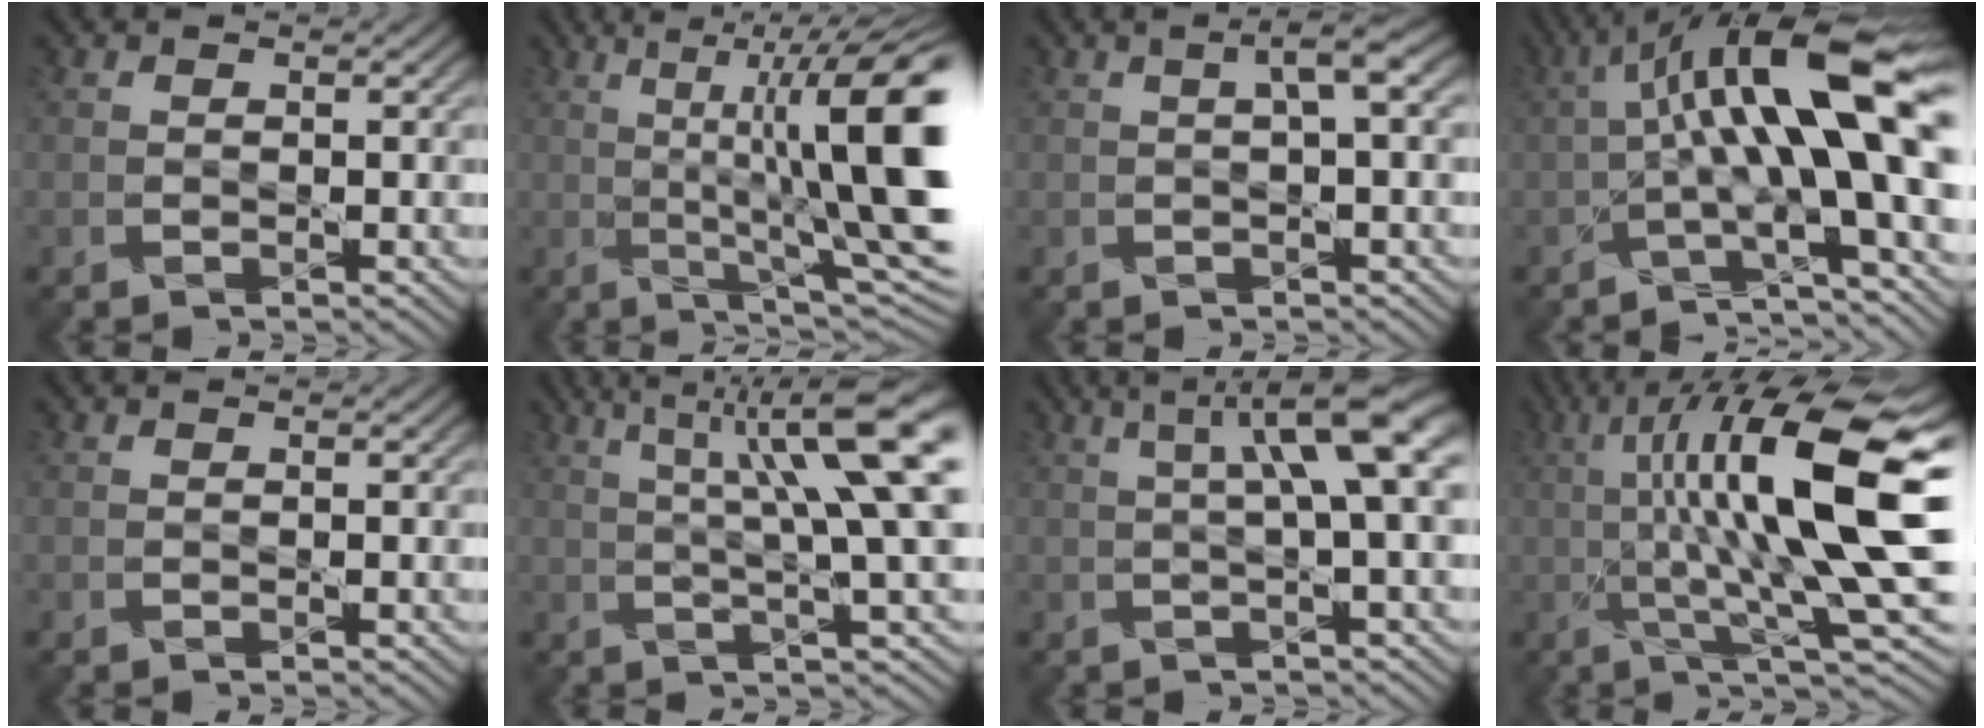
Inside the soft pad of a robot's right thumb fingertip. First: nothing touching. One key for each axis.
{"total": 16.1, "fx": 2.2, "fy": 3.8, "fz": 15.5, "tx": -0.225, "ty": 0.021, "tz": 0.048}
{"total": 2.4, "fx": 0.7, "fy": 0.0, "fz": 2.3, "tx": -0.037, "ty": 0.014, "tz": 0.012}
{"total": 15.2, "fx": 1.5, "fy": 4.0, "fz": 14.6, "tx": -0.235, "ty": 0.024, "tz": 0.016}
{"total": 0.0}
{"total": 11.2, "fx": 4.0, "fy": 1.6, "fz": 10.4, "tx": -0.159, "ty": 0.014, "tz": 0.067}
{"total": 7.4, "fx": 2.0, "fy": 0.9, "fz": 7.0, "tx": -0.102, "ty": 0.028, "tz": 0.029}
{"total": 16.2, "fx": 1.9, "fy": 3.1, "fz": 15.8, "tx": -0.251, "ty": 0.013, "tz": 0.039}